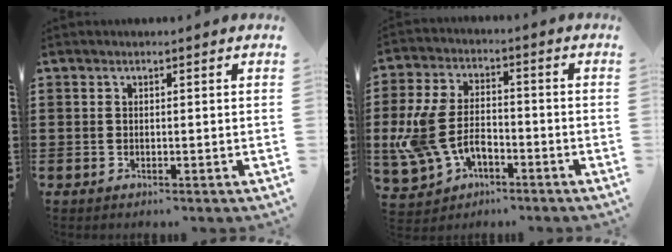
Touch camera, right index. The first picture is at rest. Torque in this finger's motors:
{"motor_torque": [1.85, -0.29, 0.48, 0.21]}